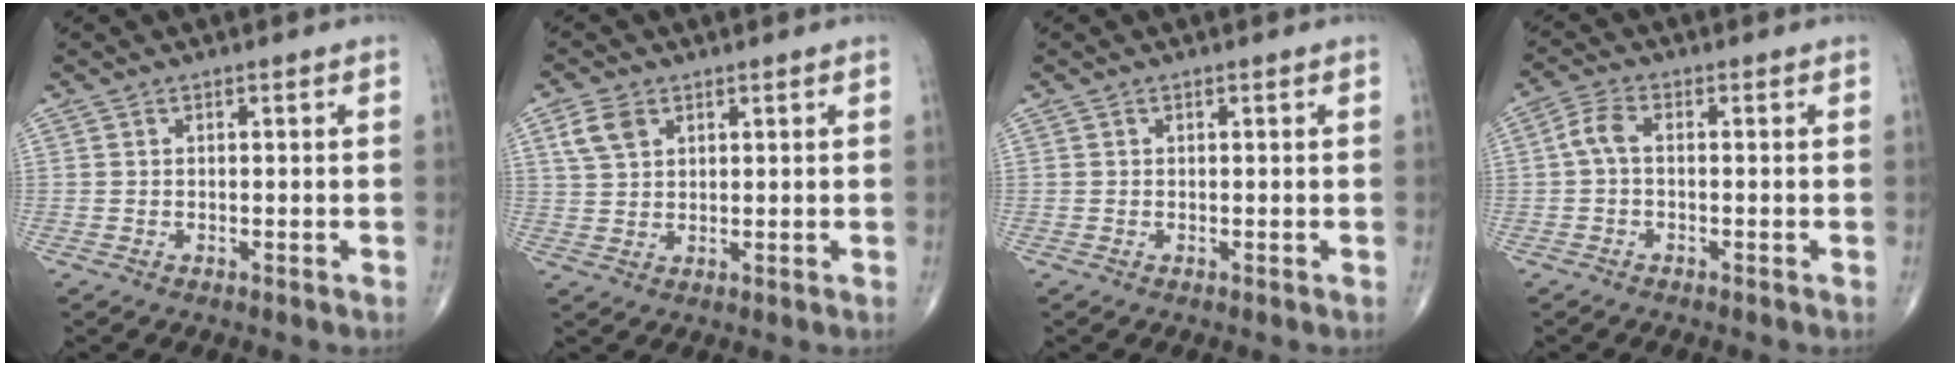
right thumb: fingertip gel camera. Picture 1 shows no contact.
{"total": 4.9, "force": [2.3, 3.2, 2.8], "torque": [-0.049, -0.001, 0.049]}
{"total": 0.0}
{"total": 3.5, "force": [-0.3, 1.7, 3.0], "torque": [-0.067, 0.011, -0.013]}